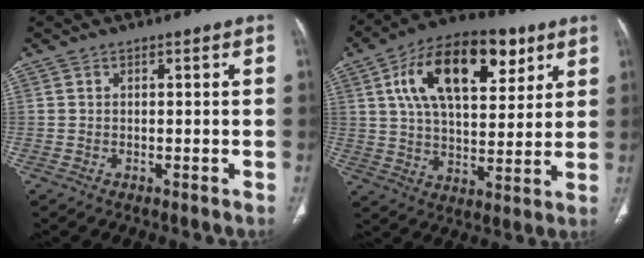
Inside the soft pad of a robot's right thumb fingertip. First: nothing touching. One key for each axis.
{"total": 21.1, "fx": 8.6, "fy": 10.8, "fz": 15.9, "tx": -0.236, "ty": -0.008, "tz": 0.140}